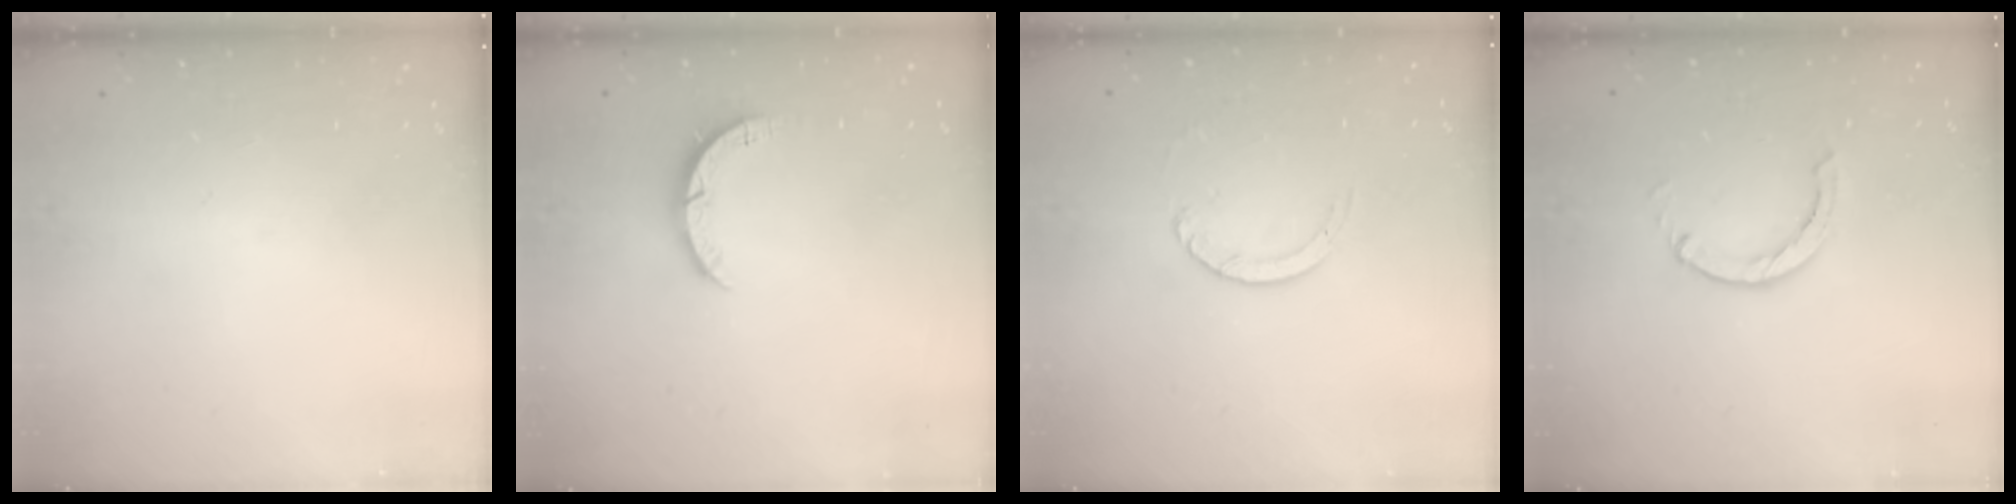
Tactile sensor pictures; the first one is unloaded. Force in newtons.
{"total": 4.0, "press": 4.0, "slide": 0.3}
{"total": 1.3, "press": 1.2, "slide": 0.2}
{"total": 0.0}